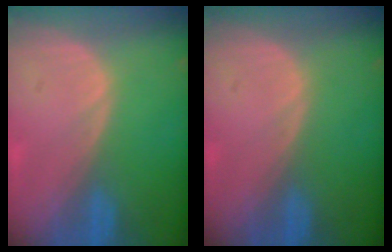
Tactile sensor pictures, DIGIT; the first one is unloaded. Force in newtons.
{"total": 0.0}